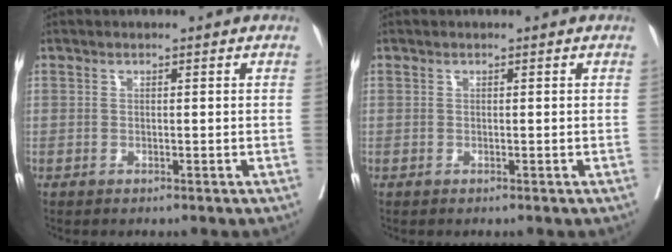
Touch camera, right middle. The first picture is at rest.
{"total": 0.0}